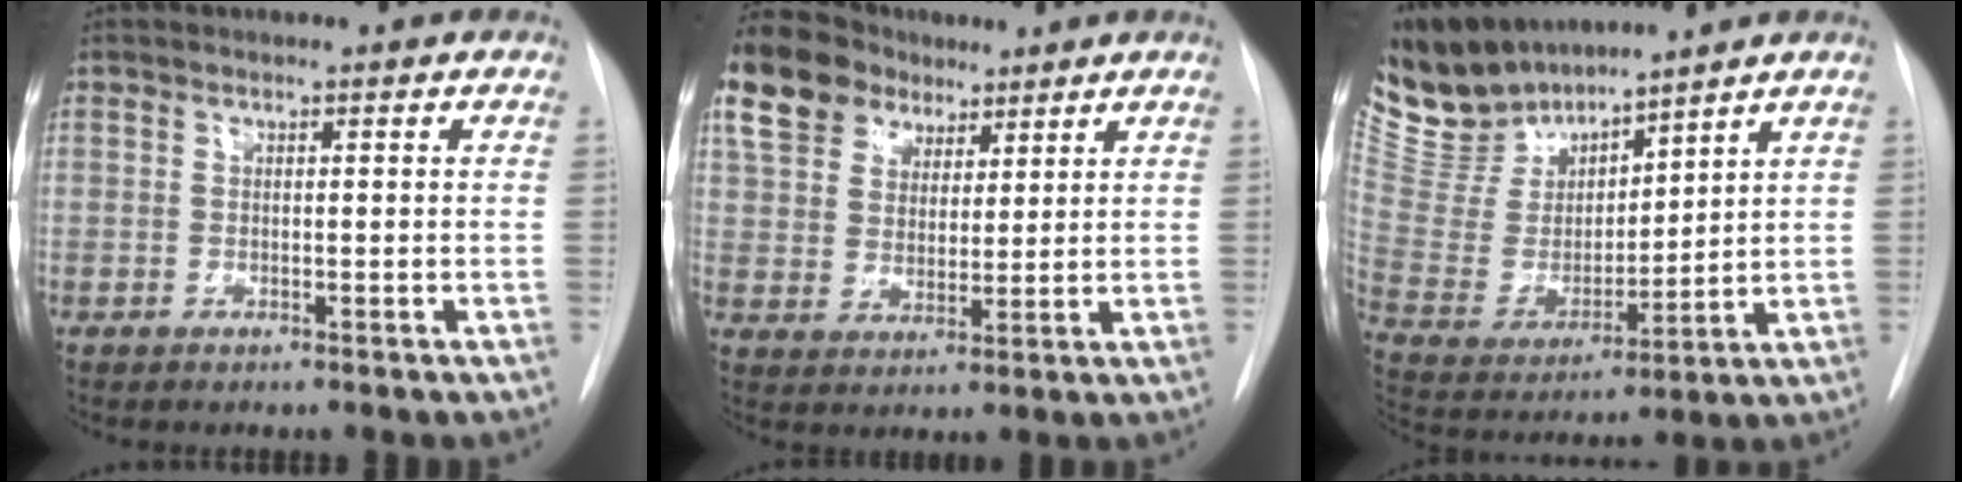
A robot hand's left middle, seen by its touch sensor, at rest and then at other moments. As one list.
[{"total": 14.1, "force": [9.1, 9.3, 5.4], "torque": [-0.131, 0.051, 0.170]}, {"total": 13.1, "force": [12.1, 4.2, 3.0], "torque": [-0.079, 0.004, 0.253]}]